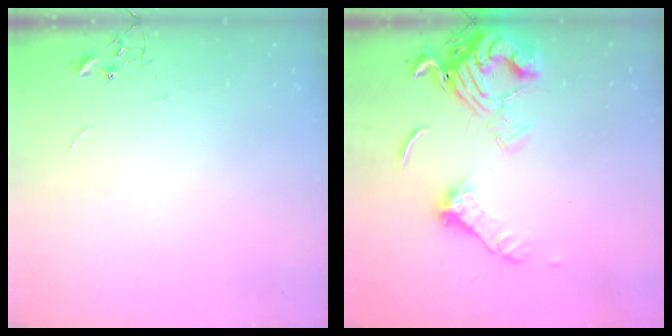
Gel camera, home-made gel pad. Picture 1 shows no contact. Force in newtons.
{"total": 16.4, "press": 16.3, "slide": 1.9}